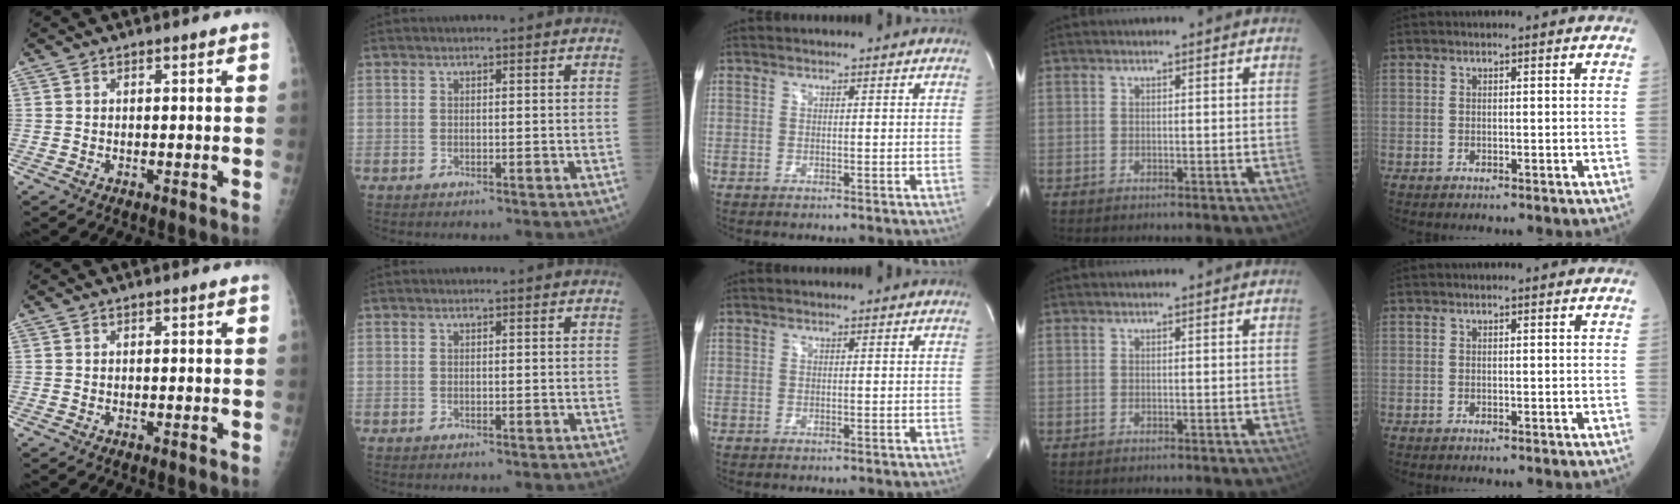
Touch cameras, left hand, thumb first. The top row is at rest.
{}